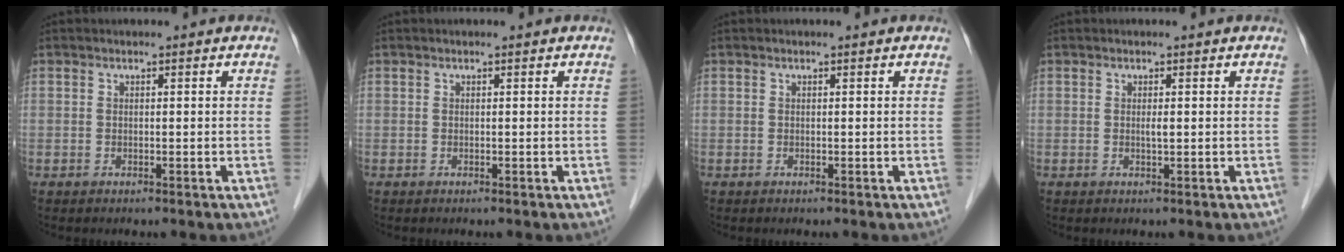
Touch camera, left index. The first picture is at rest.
{"total": 0.0}
{"total": 0.0}
{"total": 0.7, "force": [0.0, 0.0, 0.7], "torque": [-0.016, -0.001, 0.001]}